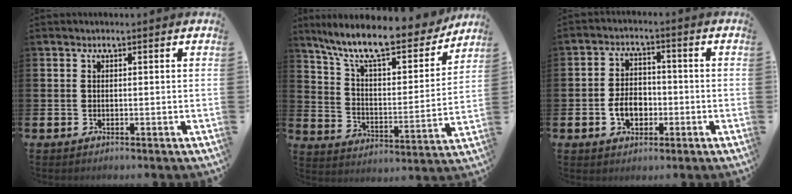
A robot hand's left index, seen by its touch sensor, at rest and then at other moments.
{"total": 11.9, "force": [10.1, 2.8, 5.5], "torque": [-0.130, -0.067, 0.168]}
{"total": 4.8, "force": [-1.4, 3.4, 3.1], "torque": [-0.050, 0.003, -0.029]}